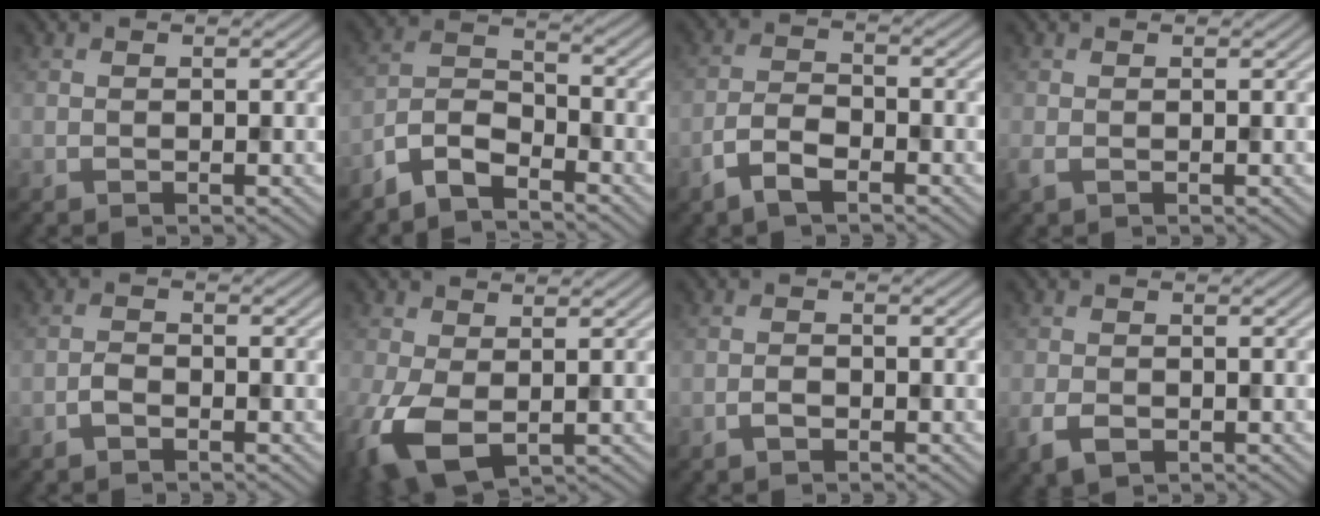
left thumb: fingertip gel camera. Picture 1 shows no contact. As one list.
[{"total": 5.8, "force": [-4.6, 1.8, 3.0], "torque": [-0.062, 0.002, -0.105]}, {"total": 4.3, "force": [-2.8, 1.7, 2.8], "torque": [-0.058, 0.001, -0.063]}, {"total": 1.0, "force": [-0.2, 0.5, 0.9], "torque": [-0.027, -0.003, -0.005]}, {"total": 1.5, "force": [-1.1, 0.7, 0.9], "torque": [-0.016, 0.003, -0.025]}, {"total": 7.0, "force": [-1.7, 4.2, 5.3], "torque": [-0.142, -0.019, -0.034]}, {"total": 1.3, "force": [-0.9, 0.6, 0.8], "torque": [-0.013, 0.002, -0.019]}, {"total": 2.9, "force": [-1.4, 1.7, 1.9], "torque": [-0.042, -0.009, -0.028]}]